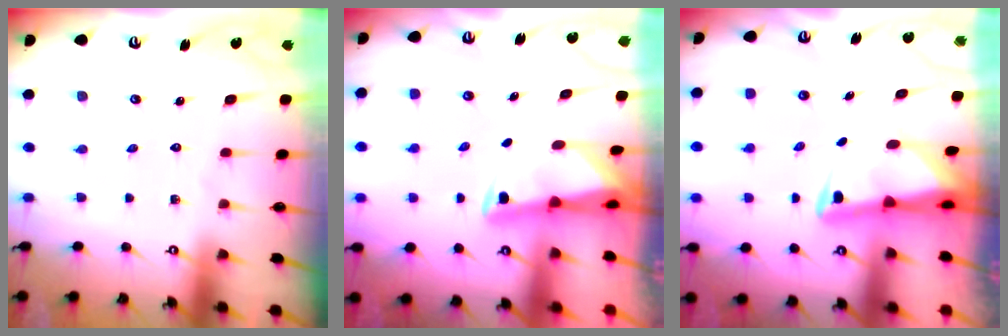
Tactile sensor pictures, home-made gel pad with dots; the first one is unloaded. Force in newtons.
{"total": 2.3, "press": 2.2, "slide": 0.4}
{"total": 2.6, "press": 2.5, "slide": 0.7}